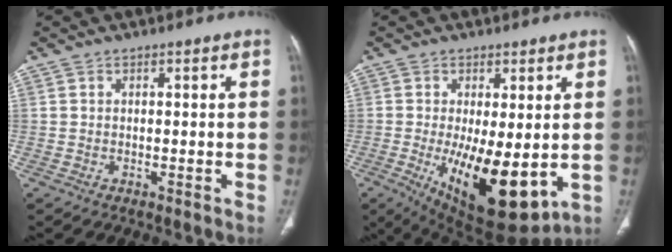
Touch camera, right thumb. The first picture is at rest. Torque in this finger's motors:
{"motor_torque": [2.19, 2.27, 0.29, 0.02, 0.48]}